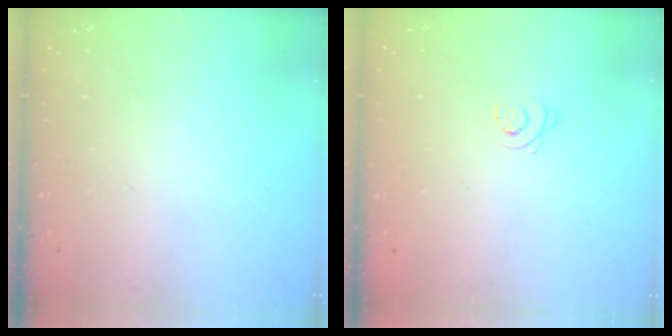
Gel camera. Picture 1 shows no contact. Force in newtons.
{"total": 3.2, "press": 3.2, "slide": 0.2}